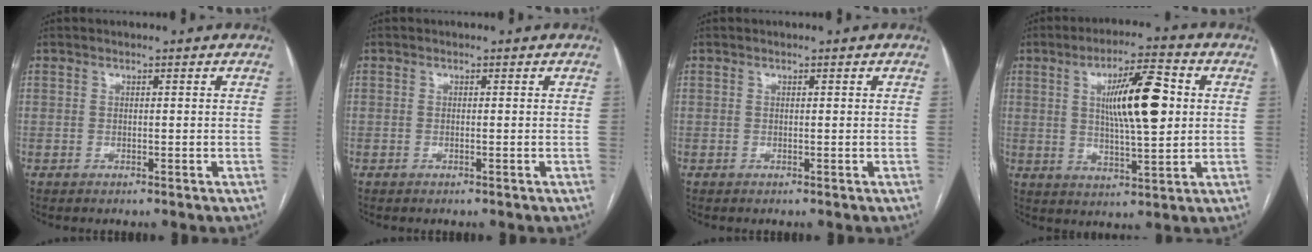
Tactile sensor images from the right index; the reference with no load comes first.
{"total": 0.0}
{"total": 0.0}
{"total": 11.9, "force": [2.3, 2.1, 11.4], "torque": [-0.193, 0.008, 0.037]}